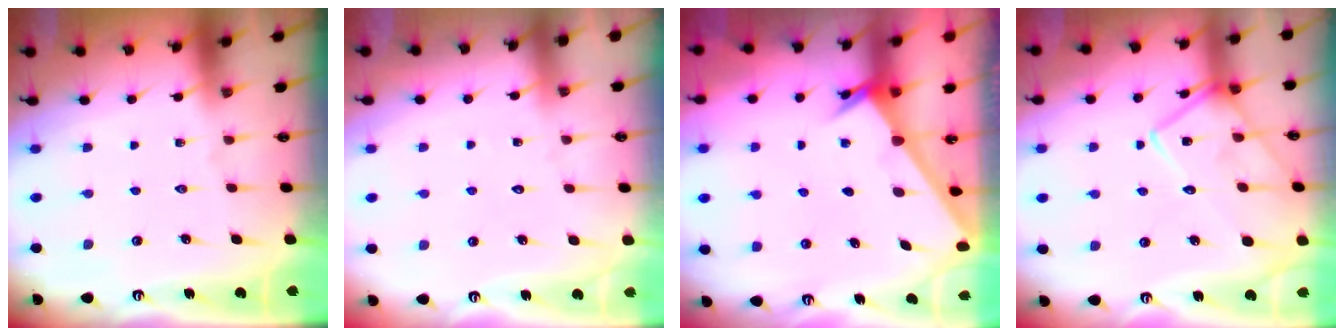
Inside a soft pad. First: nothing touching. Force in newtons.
{"total": 4.0, "press": 4.0, "slide": 0.3}
{"total": 2.4, "press": 2.4, "slide": 0.2}
{"total": 14.8, "press": 14.8, "slide": 1.0}